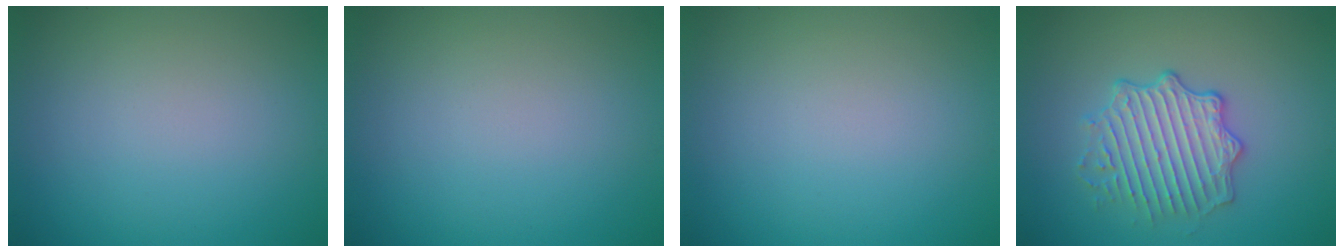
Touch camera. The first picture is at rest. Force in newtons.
{"total": 0.0}
{"total": 0.0}
{"total": 4.0, "press": 3.7, "slide": 1.5}